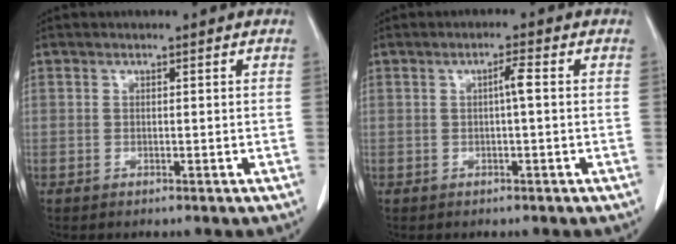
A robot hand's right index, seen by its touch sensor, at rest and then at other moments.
{"total": 2.0, "force": [0.1, 0.1, 2.0], "torque": [-0.031, 0.004, 0.002]}